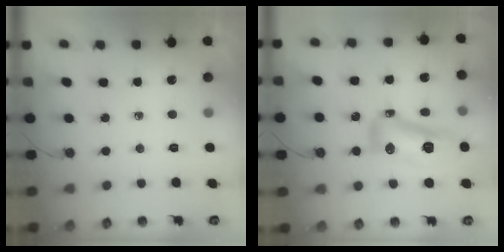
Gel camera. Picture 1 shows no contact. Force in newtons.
{"total": 14.3, "press": 14.2, "slide": 1.2}